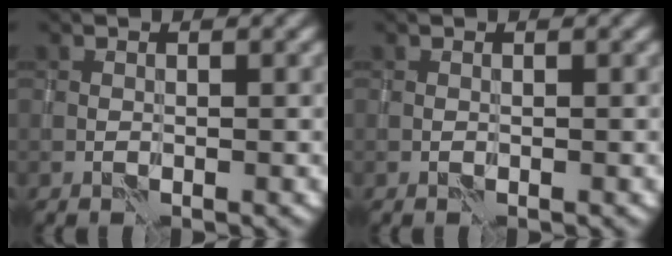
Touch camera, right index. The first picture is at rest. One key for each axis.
{"total": 0.0}